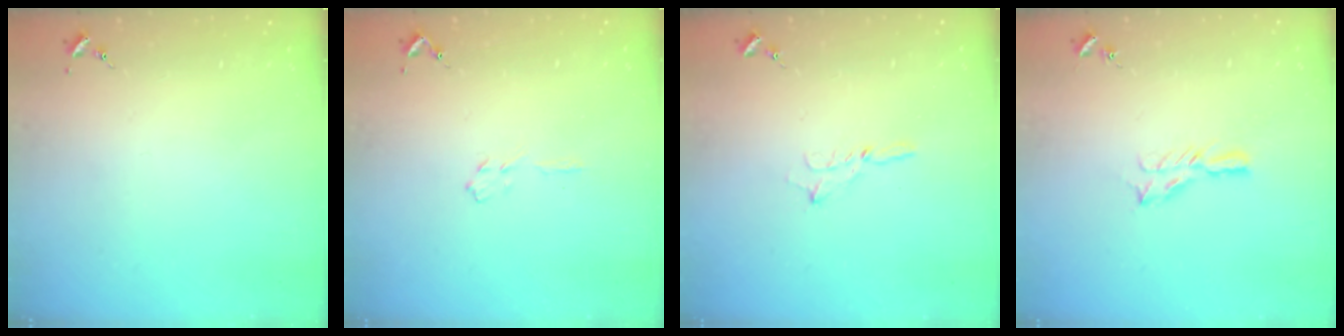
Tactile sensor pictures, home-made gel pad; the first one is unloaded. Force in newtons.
{"total": 3.2, "press": 3.1, "slide": 0.4}
{"total": 2.5, "press": 2.5, "slide": 0.2}
{"total": 4.7, "press": 4.7, "slide": 0.5}